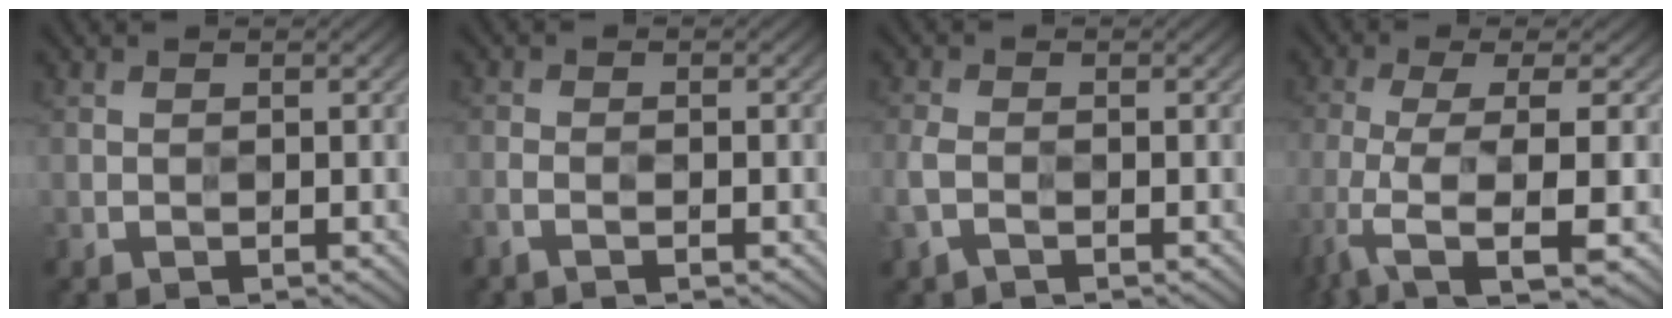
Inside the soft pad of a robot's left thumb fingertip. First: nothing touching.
{"total": 1.6, "force": [-1.0, 0.3, 1.2], "torque": [-0.028, 0.002, -0.022]}
{"total": 2.8, "force": [-1.3, 1.5, 2.1], "torque": [-0.059, -0.004, -0.033]}
{"total": 9.1, "force": [-2.9, 2.2, 8.3], "torque": [-0.158, -0.001, -0.062]}